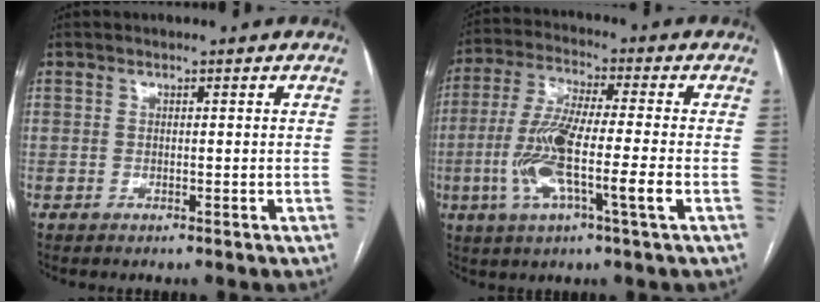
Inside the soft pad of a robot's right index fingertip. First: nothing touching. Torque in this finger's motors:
{"motor_torque": [1.78, -0.36, 0.96, 0.21]}